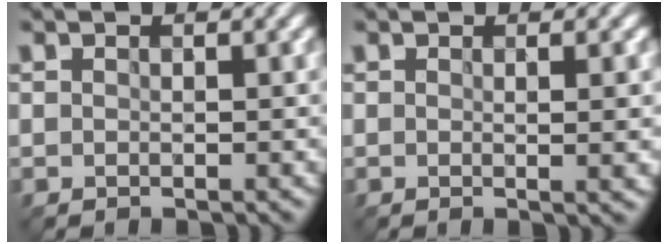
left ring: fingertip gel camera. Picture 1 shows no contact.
{"total": 3.3, "force": [0.1, 1.0, 3.1], "torque": [-0.032, 0.001, 0.000]}